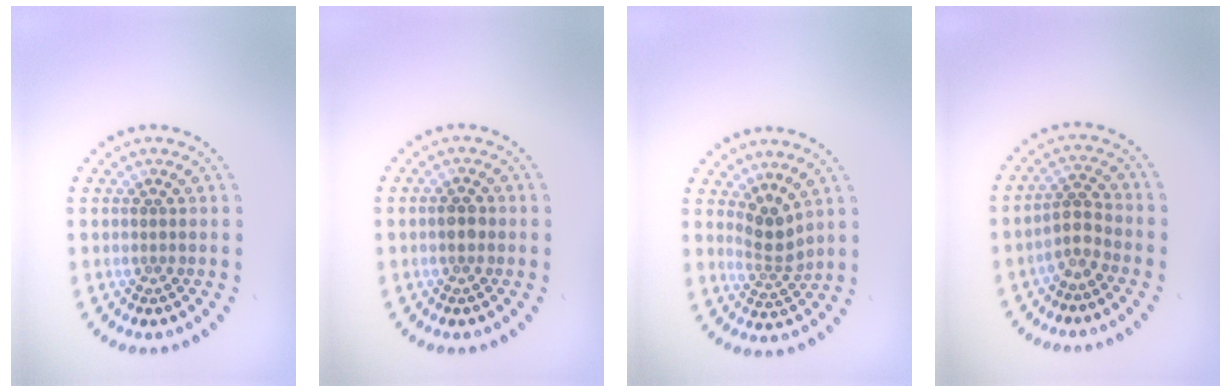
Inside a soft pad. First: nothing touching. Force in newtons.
{"total": 1.5, "press": 1.5, "slide": 0.1}
{"total": 2.4, "press": 1.7, "slide": 1.7}
{"total": 2.2, "press": 1.8, "slide": 1.3}